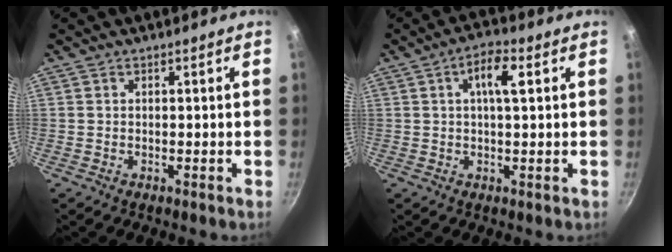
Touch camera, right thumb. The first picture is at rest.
{"total": 5.6, "force": [1.5, 1.8, 5.1], "torque": [-0.090, 0.010, 0.021]}